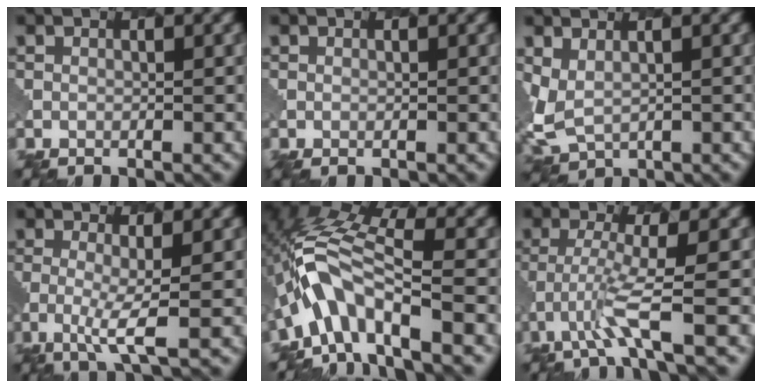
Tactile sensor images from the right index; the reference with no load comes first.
{"total": 1.2, "force": [-0.7, 0.5, 0.9], "torque": [-0.013, -0.005, -0.007]}
{"total": 3.1, "force": [1.2, 2.1, 1.9], "torque": [-0.057, -0.011, 0.032]}
{"total": 2.9, "force": [-0.3, 0.6, 2.8], "torque": [-0.061, -0.013, -0.009]}
{"total": 7.6, "force": [-3.5, 2.8, 6.2], "torque": [-0.118, 0.011, -0.073]}
{"total": 3.6, "force": [-1.6, 0.0, 3.2], "torque": [-0.073, -0.004, -0.040]}